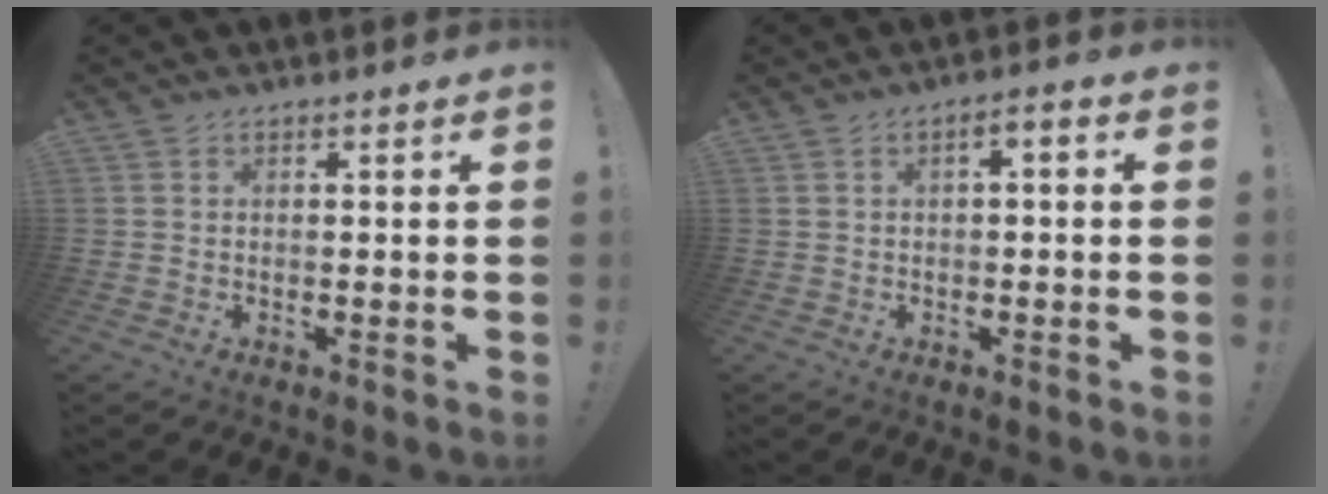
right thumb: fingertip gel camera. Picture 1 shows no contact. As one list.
[{"total": 2.5, "force": [-1.5, 1.0, 1.8], "torque": [-0.037, 0.016, -0.027]}]